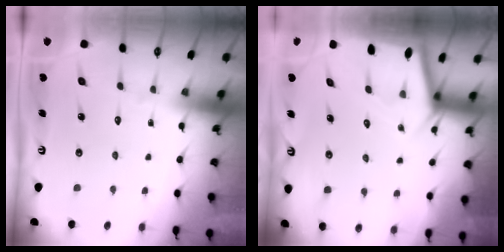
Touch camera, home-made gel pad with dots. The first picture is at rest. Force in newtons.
{"total": 2.7, "press": 2.7, "slide": 0.3}